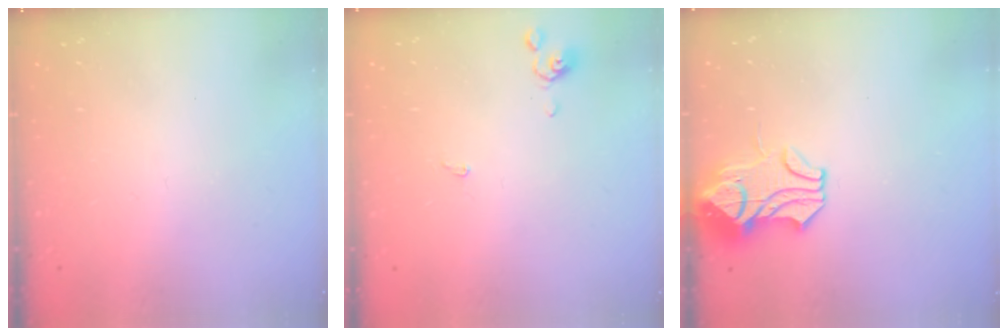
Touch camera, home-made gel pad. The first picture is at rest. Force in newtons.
{"total": 0.7, "press": 0.6, "slide": 0.3}
{"total": 1.8, "press": 1.1, "slide": 1.4}